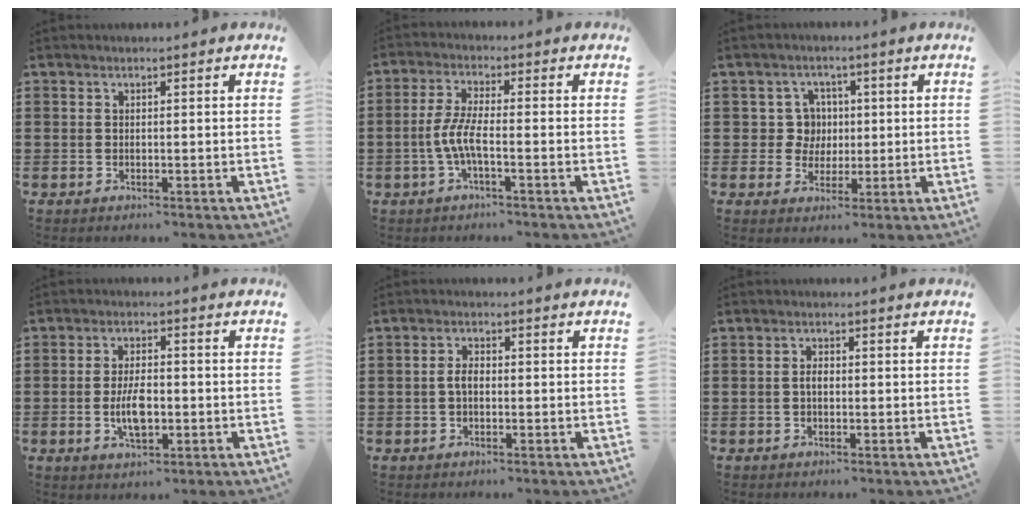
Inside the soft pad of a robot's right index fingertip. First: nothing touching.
{"total": 5.2, "force": [-1.8, 1.0, 4.8], "torque": [-0.111, -0.009, -0.042]}
{"total": 5.0, "force": [0.5, 4.7, 1.9], "torque": [-0.048, 0.013, 0.006]}
{"total": 5.7, "force": [-1.0, 2.5, 5.1], "torque": [-0.095, -0.002, -0.022]}
{"total": 2.3, "force": [-0.3, 1.2, 2.0], "torque": [-0.046, 0.000, -0.008]}
{"total": 1.7, "force": [-0.2, 0.9, 1.5], "torque": [-0.028, 0.003, -0.004]}